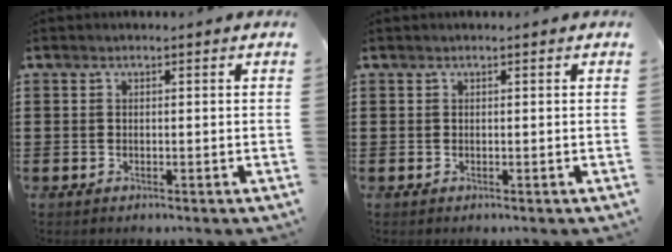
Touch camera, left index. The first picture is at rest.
{"total": 0.0}